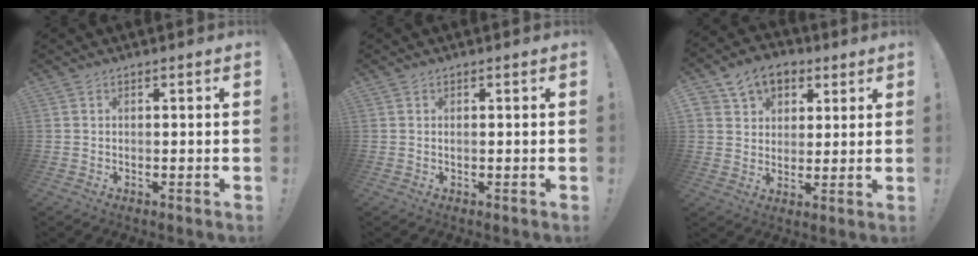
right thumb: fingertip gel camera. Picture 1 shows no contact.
{"total": 0.0}
{"total": 10.5, "force": [5.7, 7.9, 3.8], "torque": [-0.060, -0.024, 0.114]}